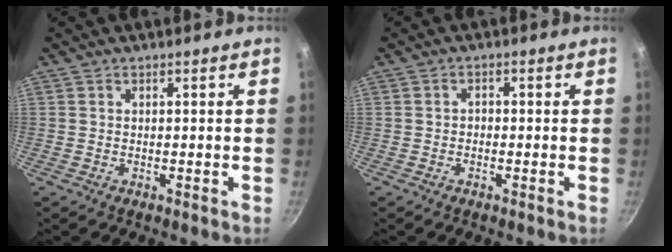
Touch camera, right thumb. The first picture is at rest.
{"total": 1.2, "force": [-0.4, 0.9, 0.7], "torque": [-0.011, 0.006, -0.008]}